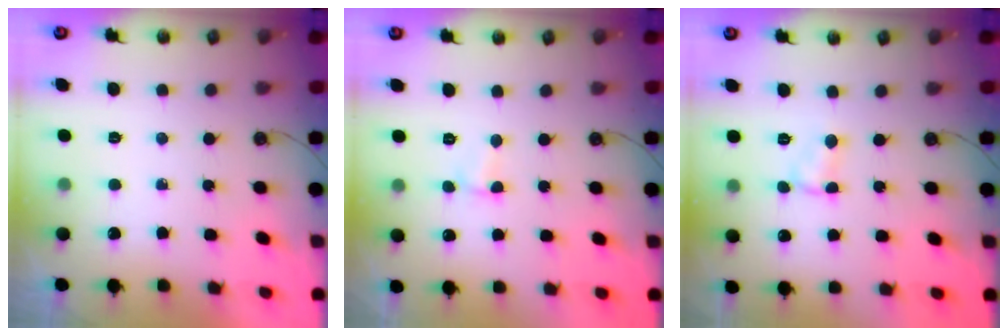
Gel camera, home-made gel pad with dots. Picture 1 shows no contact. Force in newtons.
{"total": 1.4, "press": 1.4, "slide": 0.4}
{"total": 2.7, "press": 2.7, "slide": 0.3}